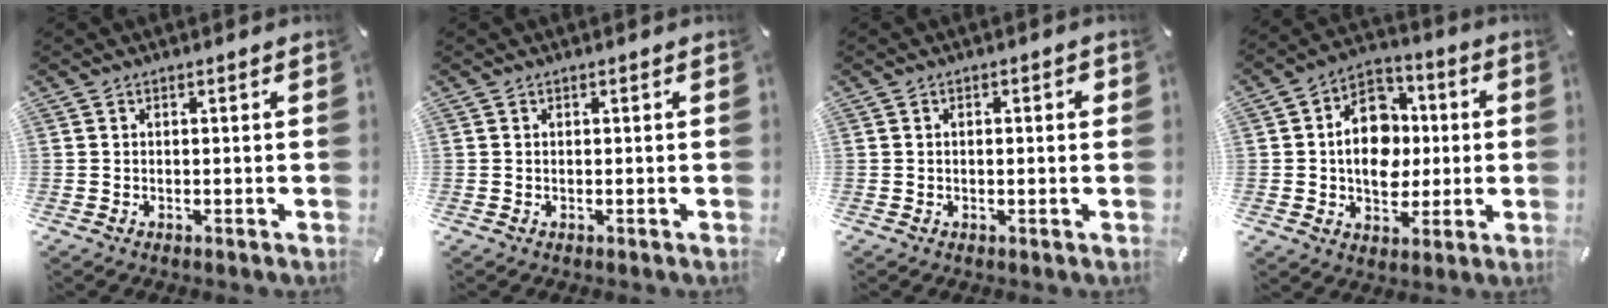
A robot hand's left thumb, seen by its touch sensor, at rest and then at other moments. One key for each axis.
{"total": 0.0}
{"total": 1.8, "fx": 0.0, "fy": 0.7, "fz": 1.7, "tx": -0.022, "ty": 0.001, "tz": -0.004}
{"total": 13.3, "fx": -0.5, "fy": 10.7, "fz": 7.9, "tx": -0.126, "ty": 0.016, "tz": -0.005}